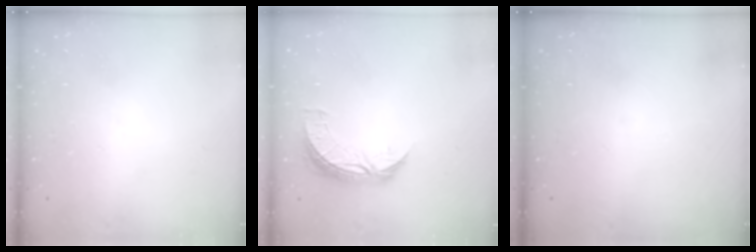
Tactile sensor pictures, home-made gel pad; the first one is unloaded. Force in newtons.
{"total": 7.9, "press": 7.9, "slide": 0.1}
{"total": 0.0}